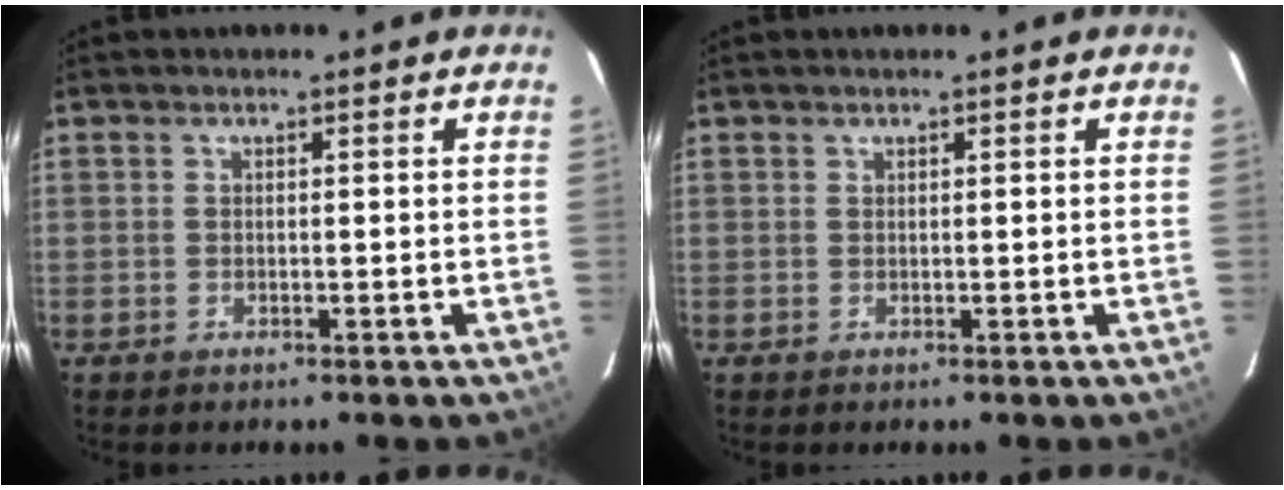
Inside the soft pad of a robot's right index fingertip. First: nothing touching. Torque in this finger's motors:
{"motor_torque": [0.14, 0.09, 0.07, 0.01]}